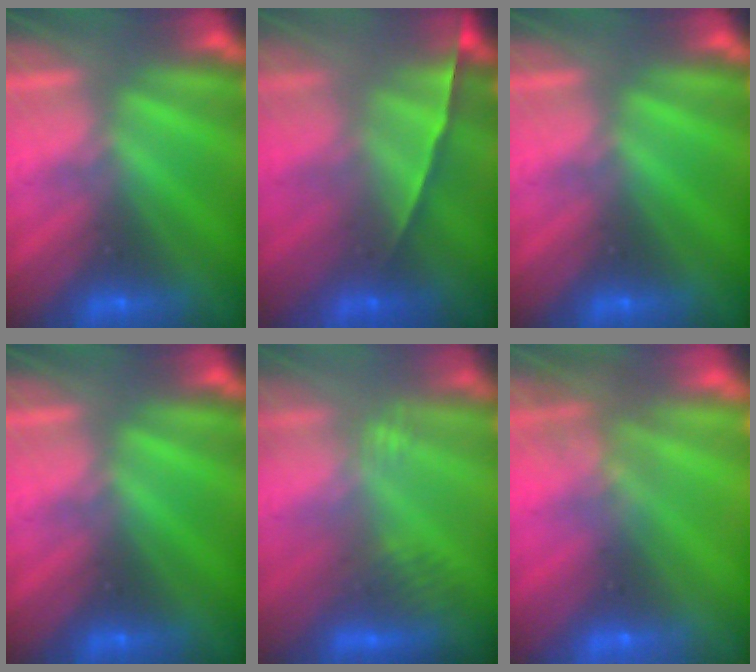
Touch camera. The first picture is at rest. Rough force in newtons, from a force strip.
{"total": 1.5}
{"total": 0.0}
{"total": 0.0}
{"total": 2.7}
{"total": 9.2}